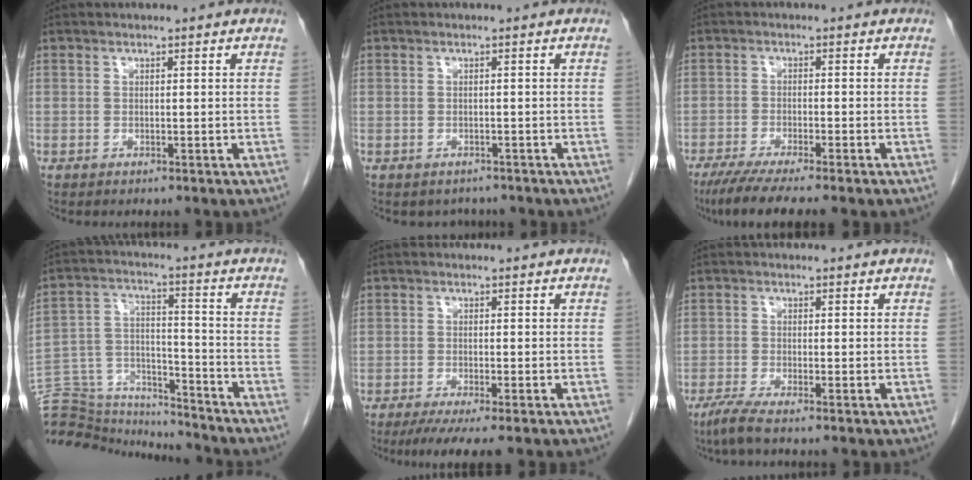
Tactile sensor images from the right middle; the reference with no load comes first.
{"total": 2.0, "force": [-1.7, 1.1, 0.0], "torque": [-0.006, -0.002, -0.023]}
{"total": 7.7, "force": [-6.0, 0.0, 4.8], "torque": [-0.074, -0.018, -0.095]}
{"total": 18.2, "force": [-17.5, 3.6, 3.5], "torque": [-0.089, 0.024, -0.274]}
{"total": 5.6, "force": [-4.1, -0.1, 3.8], "torque": [-0.055, -0.016, -0.066]}
{"total": 2.6, "force": [-2.0, -0.3, 1.7], "torque": [-0.045, -0.008, -0.045]}